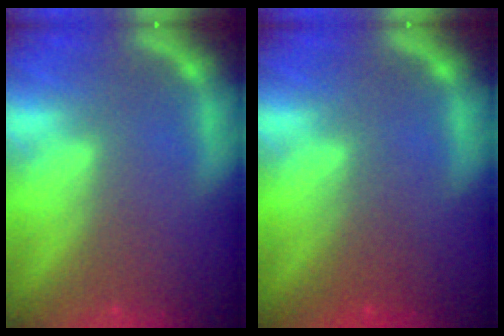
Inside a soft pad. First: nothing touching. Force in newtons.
{"total": 2.0}